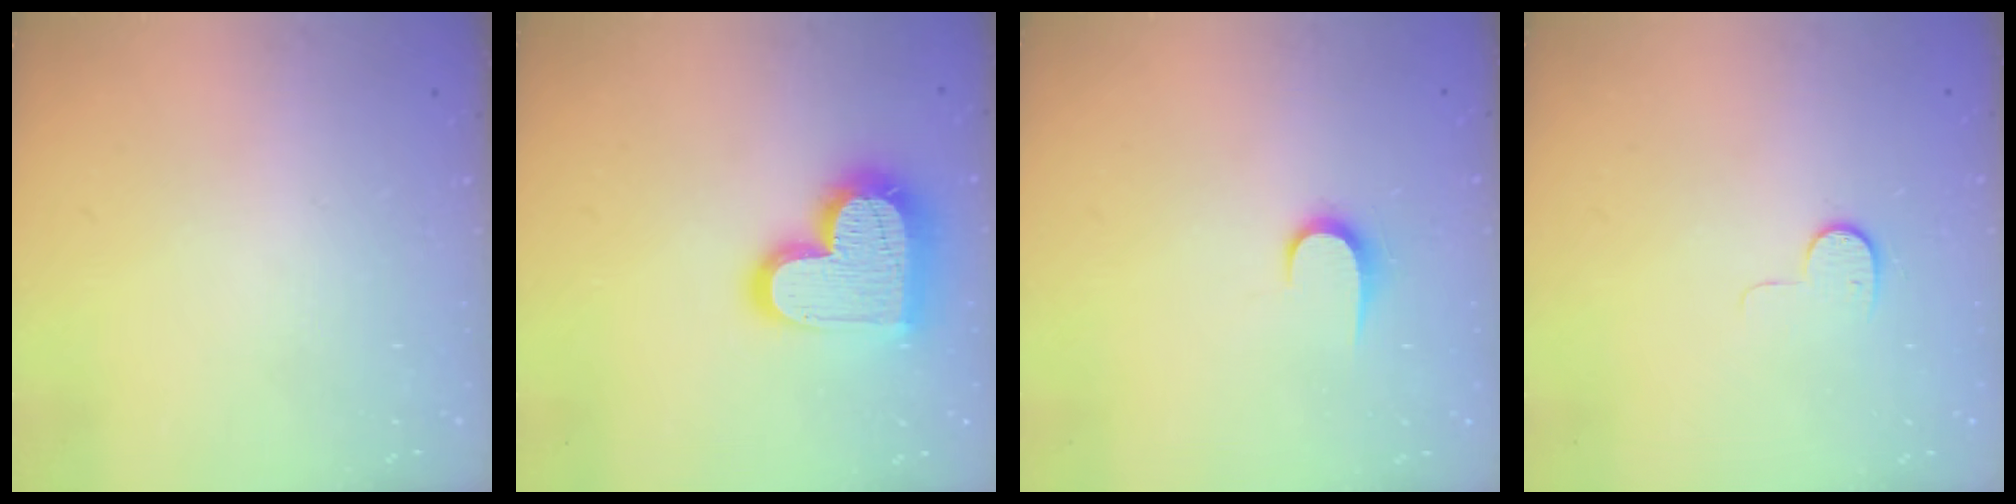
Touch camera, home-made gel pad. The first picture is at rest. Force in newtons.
{"total": 19.8, "press": 19.7, "slide": 1.3}
{"total": 6.1, "press": 6.1, "slide": 0.6}
{"total": 6.8, "press": 6.8, "slide": 0.6}